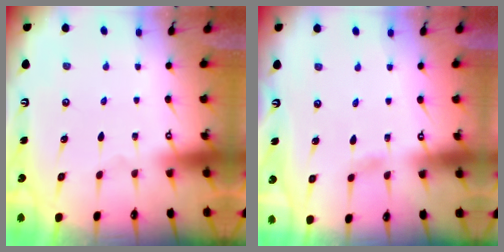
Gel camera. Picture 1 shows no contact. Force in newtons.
{"total": 2.1, "press": 2.1, "slide": 0.3}